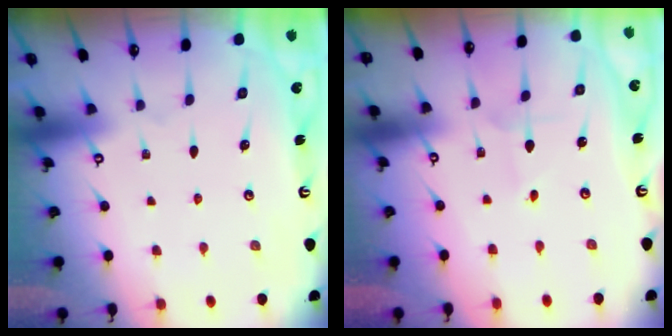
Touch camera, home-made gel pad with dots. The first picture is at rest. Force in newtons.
{"total": 1.6, "press": 1.6, "slide": 0.2}